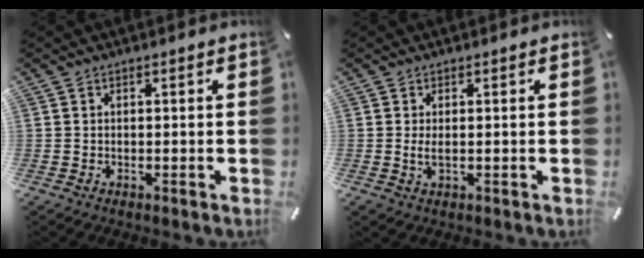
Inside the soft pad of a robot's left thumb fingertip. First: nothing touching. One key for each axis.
{"total": 2.2, "fx": 0.2, "fy": 0.7, "fz": 2.1, "tx": -0.048, "ty": -0.002, "tz": 0.001}